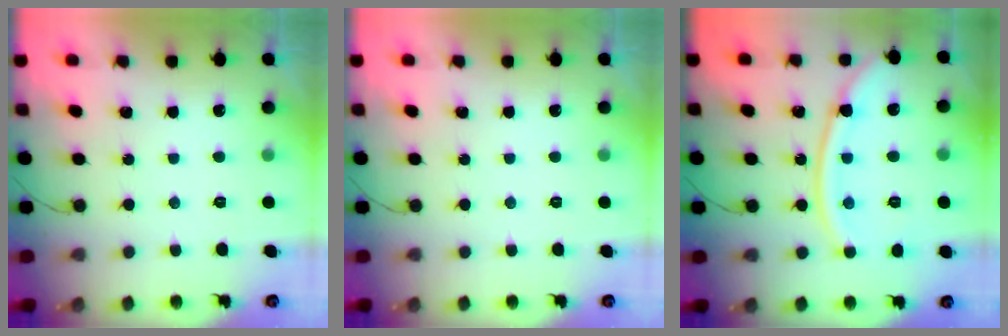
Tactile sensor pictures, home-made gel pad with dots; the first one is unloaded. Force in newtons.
{"total": 0.0}
{"total": 13.7, "press": 13.6, "slide": 1.7}